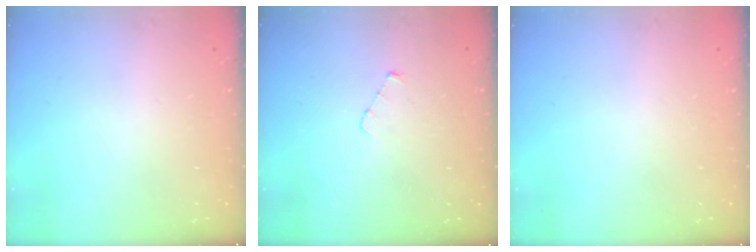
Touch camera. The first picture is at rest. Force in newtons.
{"total": 3.0, "press": 3.0, "slide": 0.3}
{"total": 0.0}